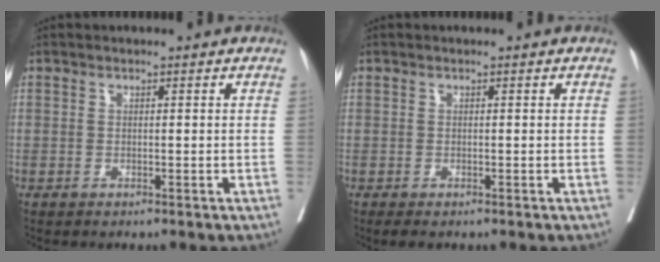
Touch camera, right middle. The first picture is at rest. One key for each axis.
{"total": 1.0, "fx": -0.7, "fy": 0.5, "fz": 0.5, "tx": -0.011, "ty": -0.002, "tz": -0.008}